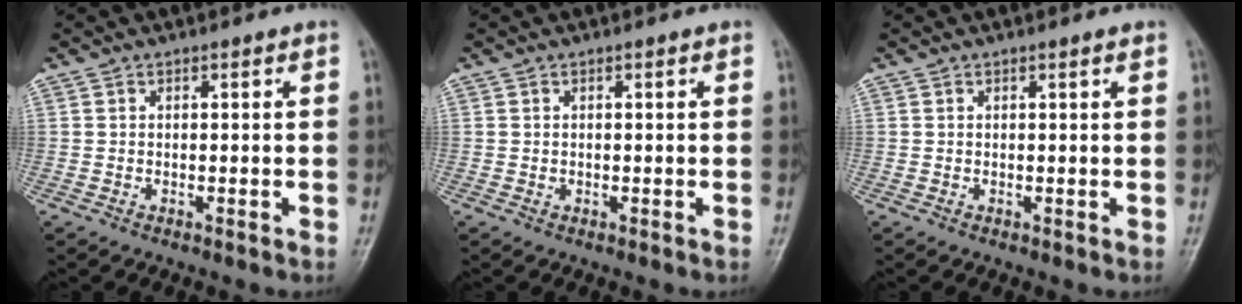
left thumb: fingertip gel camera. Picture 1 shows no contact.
{"total": 0.6, "force": [0.2, 0.4, 0.4], "torque": [0.000, 0.001, 0.003]}
{"total": 0.8, "force": [0.6, 0.0, 0.6], "torque": [-0.008, -0.001, 0.007]}